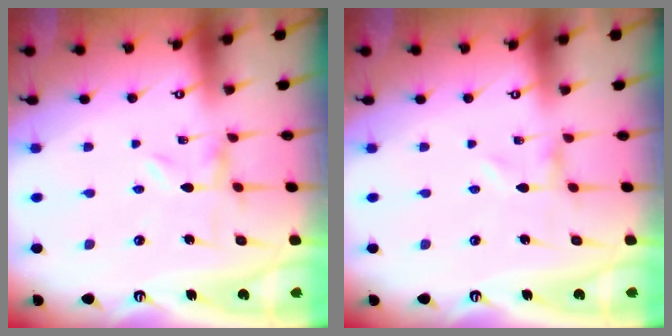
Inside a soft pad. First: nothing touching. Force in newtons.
{"total": 0.0}